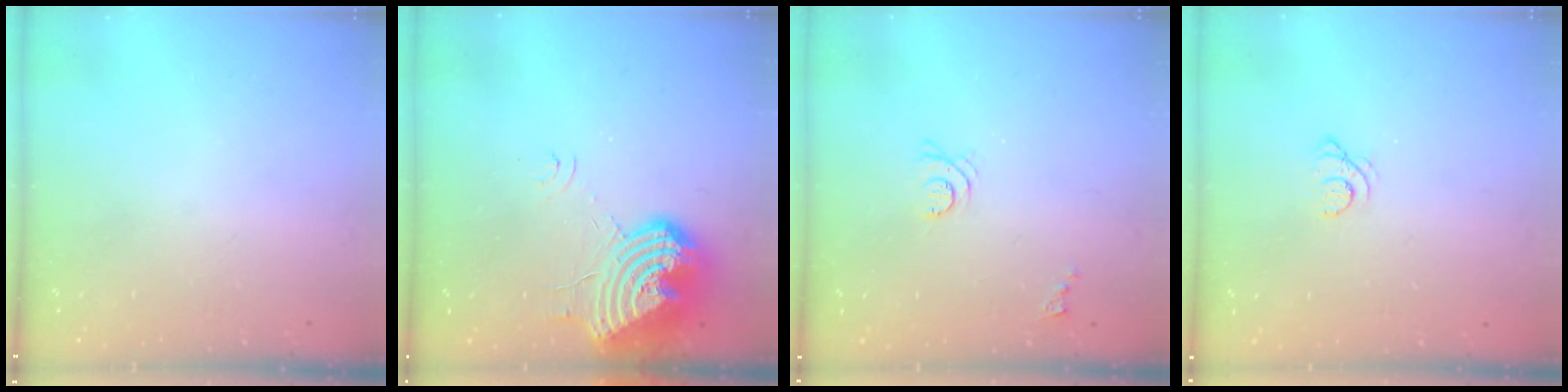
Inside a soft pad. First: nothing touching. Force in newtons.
{"total": 15.1, "press": 15.0, "slide": 1.7}
{"total": 7.0, "press": 6.9, "slide": 1.1}
{"total": 1.8, "press": 1.8, "slide": 0.2}